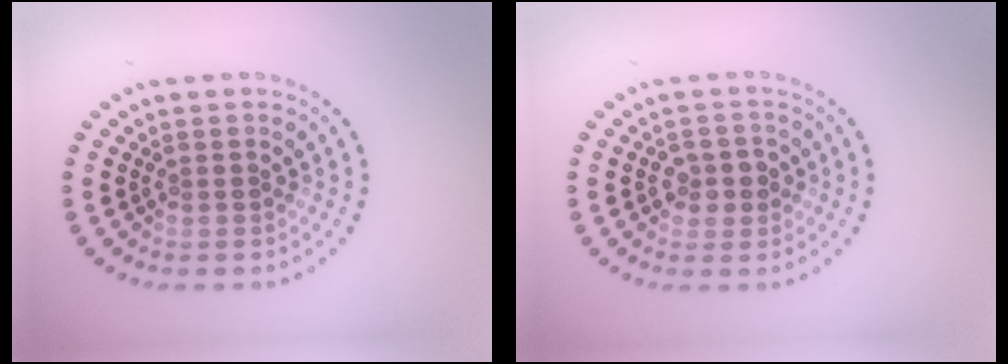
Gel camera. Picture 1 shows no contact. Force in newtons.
{"total": 2.3, "press": 2.3, "slide": 0.6}